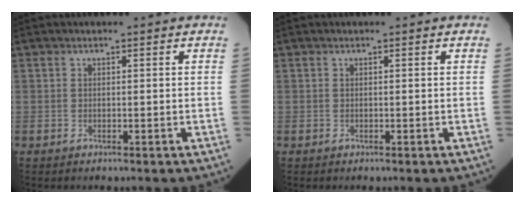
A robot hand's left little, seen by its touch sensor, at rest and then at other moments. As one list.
[{"total": 0.0}]